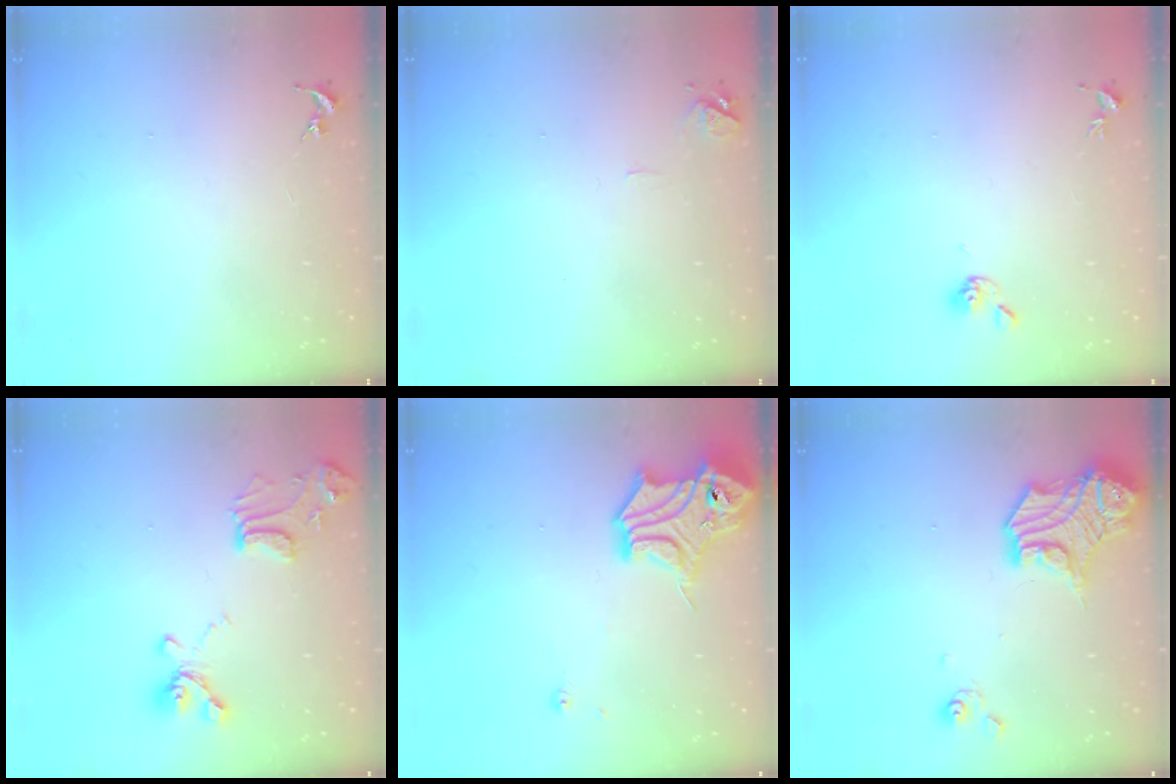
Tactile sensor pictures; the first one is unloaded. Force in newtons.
{"total": 6.3, "press": 6.3, "slide": 0.7}
{"total": 5.6, "press": 5.6, "slide": 1.0}
{"total": 14.3, "press": 14.2, "slide": 1.7}
{"total": 15.5, "press": 15.4, "slide": 1.8}
{"total": 17.0, "press": 16.9, "slide": 1.4}